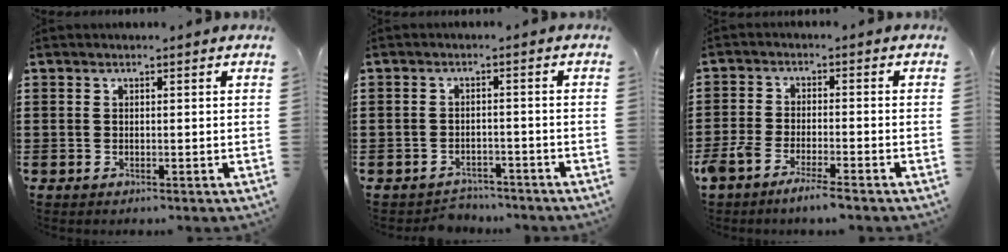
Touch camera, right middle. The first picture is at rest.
{"total": 2.6, "force": [-2.5, 0.6, -0.2], "torque": [-0.005, 0.000, -0.057]}
{"total": 4.2, "force": [-3.6, 0.3, 2.2], "torque": [-0.059, -0.009, -0.073]}